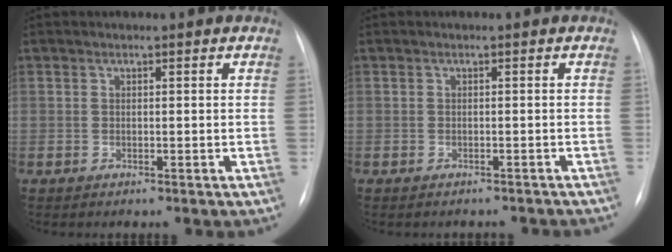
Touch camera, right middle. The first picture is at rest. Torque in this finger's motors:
{"motor_torque": [0.09, -0.24, 0.01, 0.00]}